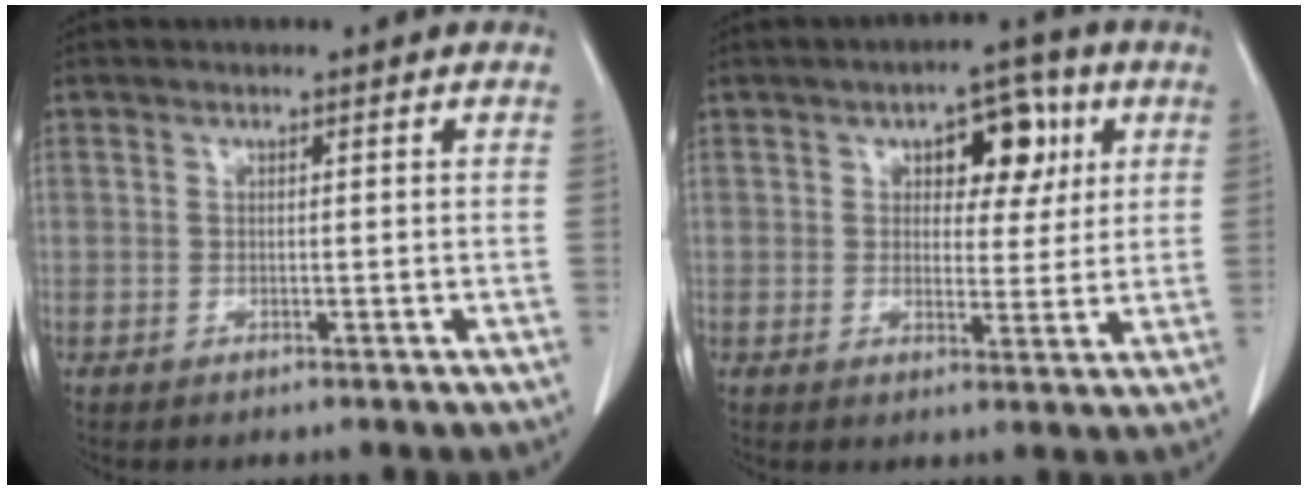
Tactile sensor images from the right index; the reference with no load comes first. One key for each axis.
{"total": 7.5, "fx": 2.9, "fy": 3.9, "fz": 5.8, "tx": -0.068, "ty": 0.019, "tz": 0.040}